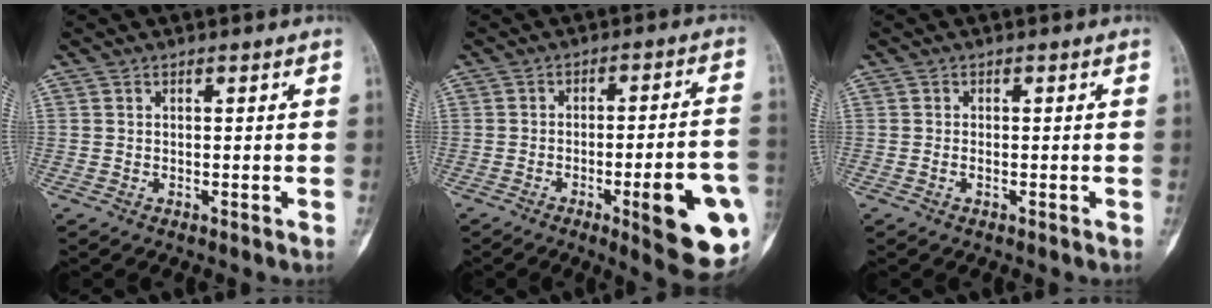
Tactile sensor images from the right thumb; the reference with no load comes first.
{"total": 16.4, "force": [-5.3, 3.4, 15.1], "torque": [-0.163, 0.018, -0.057]}
{"total": 0.8, "force": [-0.2, 0.4, 0.6], "torque": [-0.014, 0.003, -0.002]}